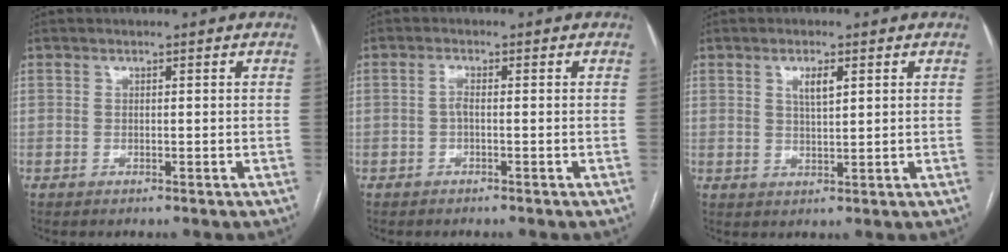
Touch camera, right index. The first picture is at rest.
{"total": 1.4, "force": [-0.4, 0.5, 1.3], "torque": [-0.027, 0.004, -0.010]}
{"total": 3.2, "force": [1.3, 0.9, 2.8], "torque": [-0.050, 0.000, 0.023]}